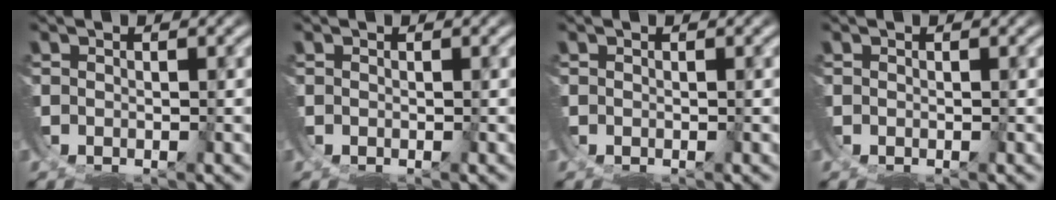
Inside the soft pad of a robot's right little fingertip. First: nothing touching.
{"total": 0.0}
{"total": 0.0}
{"total": 0.0}